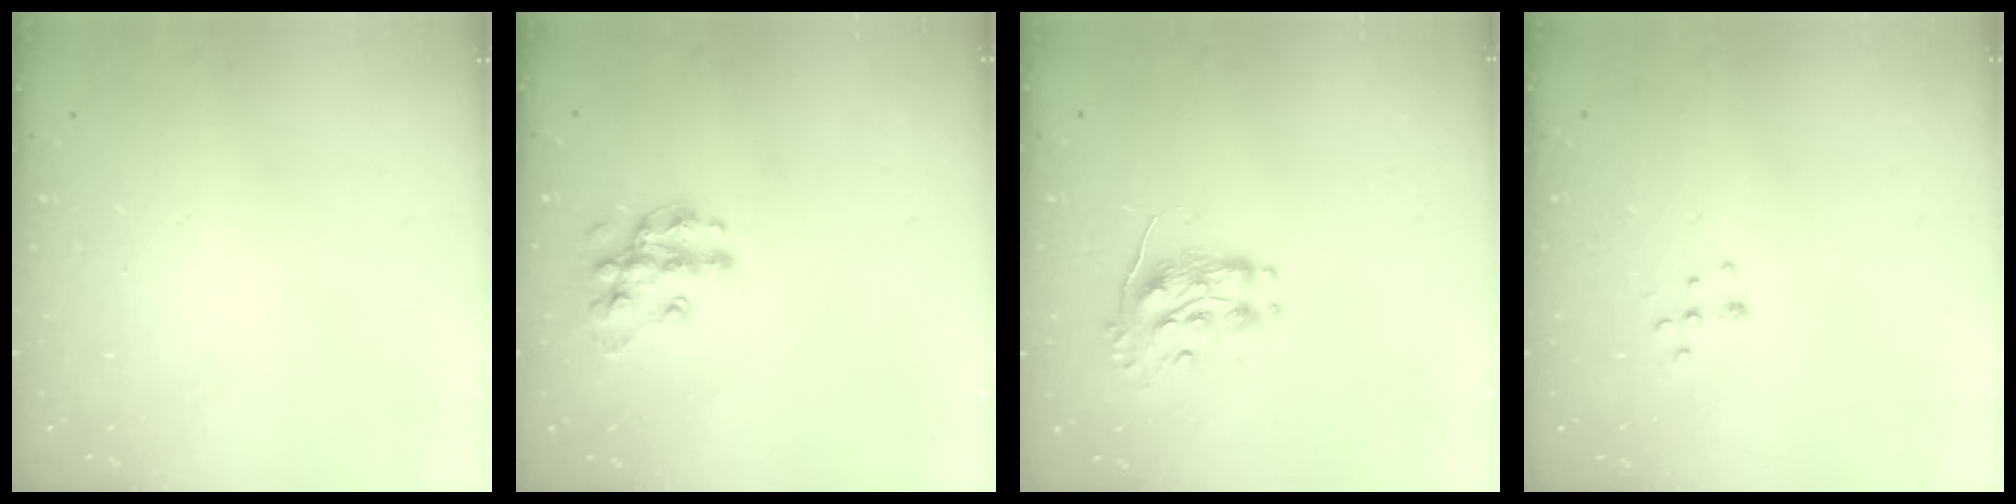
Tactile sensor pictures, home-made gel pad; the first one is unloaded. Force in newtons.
{"total": 12.6, "press": 12.6, "slide": 0.8}
{"total": 8.7, "press": 8.7, "slide": 0.2}
{"total": 6.7, "press": 6.7, "slide": 0.4}